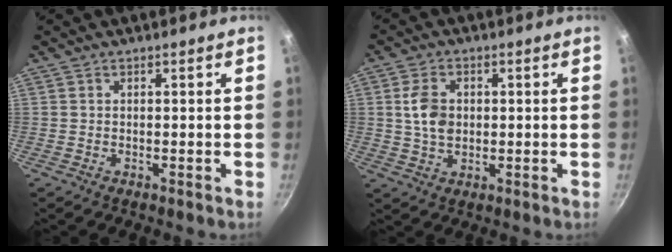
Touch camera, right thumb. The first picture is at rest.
{"total": 6.5, "force": [0.8, 4.5, 4.7], "torque": [-0.079, 0.003, 0.013]}